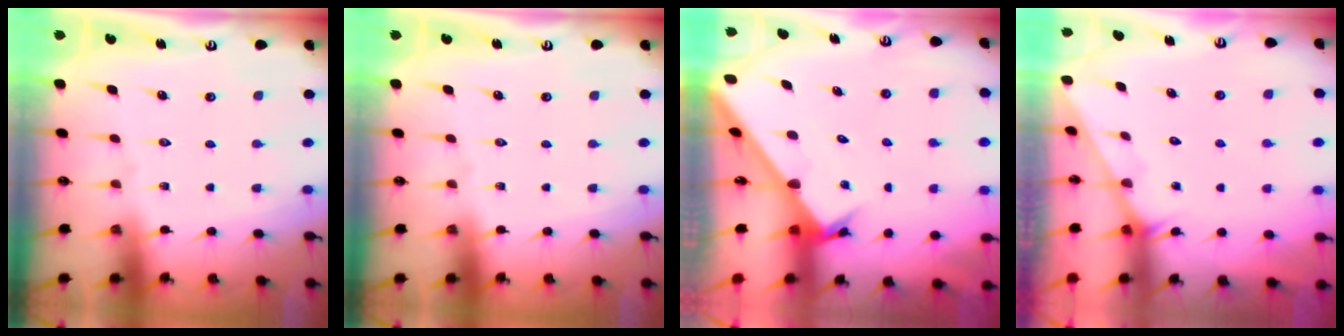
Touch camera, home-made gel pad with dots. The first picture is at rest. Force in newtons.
{"total": 0.0}
{"total": 2.7, "press": 2.7, "slide": 0.3}
{"total": 1.3, "press": 1.3, "slide": 0.1}